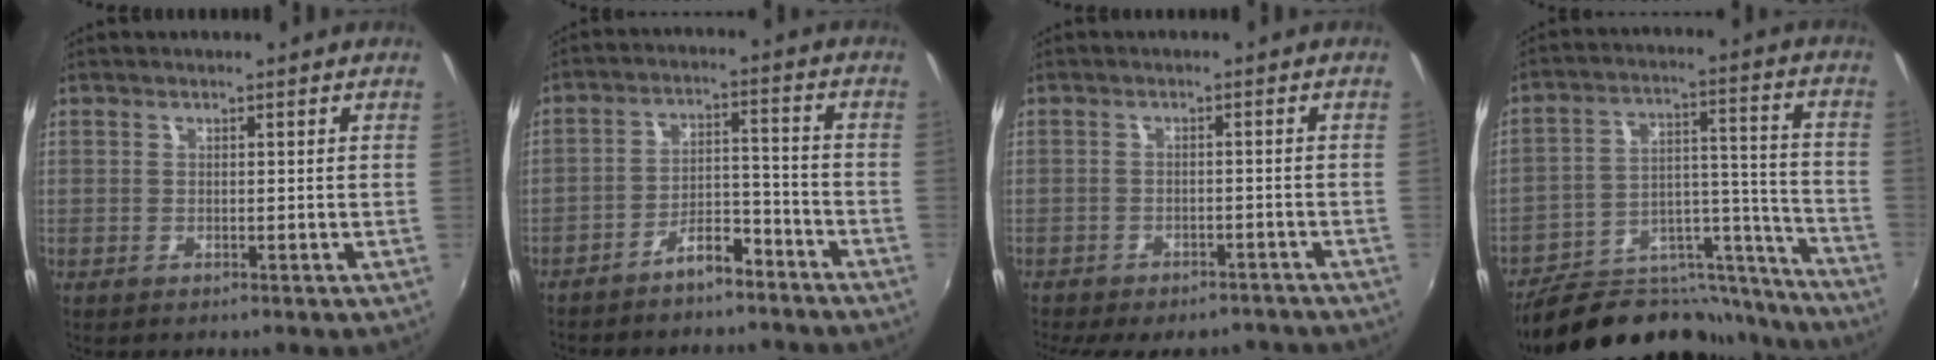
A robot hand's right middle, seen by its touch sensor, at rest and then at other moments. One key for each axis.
{"total": 9.1, "fx": -7.8, "fy": 3.1, "fz": 3.4, "tx": -0.073, "ty": 0.036, "tz": -0.111}
{"total": 13.0, "fx": -10.8, "fy": 4.8, "fz": 5.3, "tx": -0.117, "ty": -0.015, "tz": -0.140}
{"total": 25.1, "fx": -21.5, "fy": 9.0, "fz": 9.5, "tx": -0.143, "ty": 0.043, "tz": -0.293}